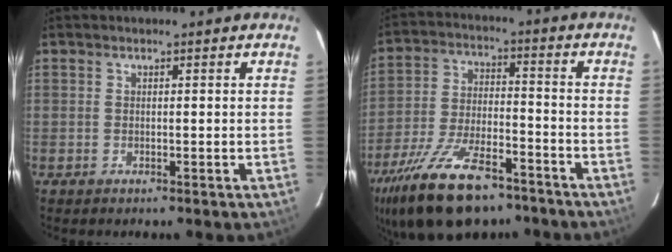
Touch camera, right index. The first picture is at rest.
{"total": 20.6, "force": [-14.5, 8.3, 12.0], "torque": [-0.246, -0.030, -0.242]}